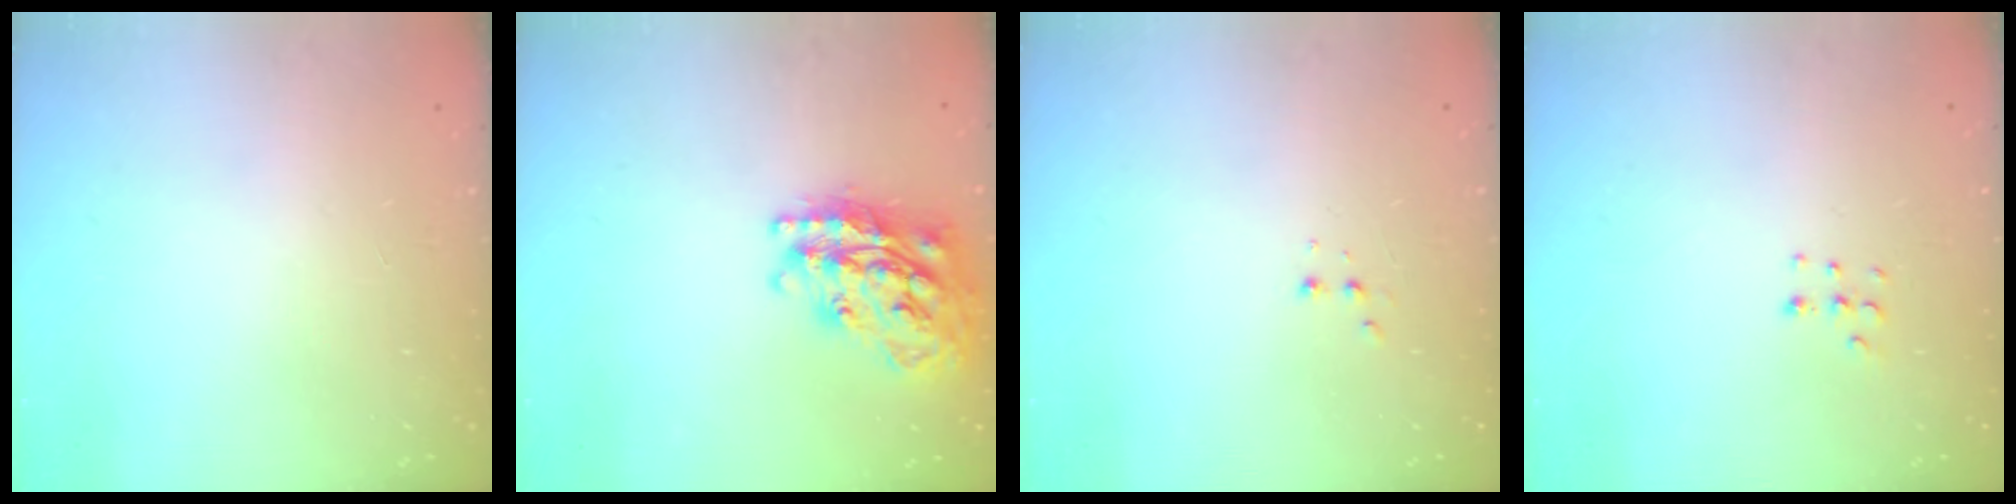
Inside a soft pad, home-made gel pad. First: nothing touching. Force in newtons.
{"total": 22.9, "press": 22.9, "slide": 1.8}
{"total": 2.9, "press": 2.7, "slide": 1.0}
{"total": 4.3, "press": 4.2, "slide": 1.1}